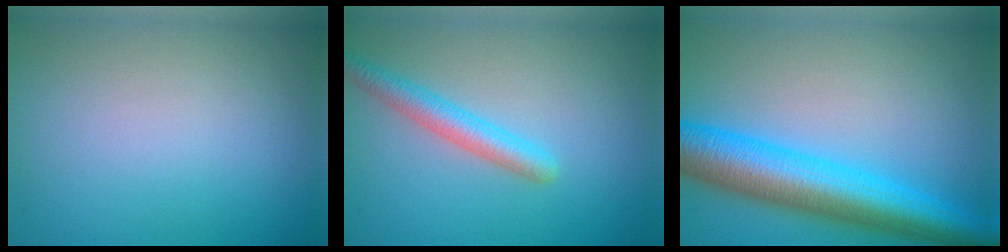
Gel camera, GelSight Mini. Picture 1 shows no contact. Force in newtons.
{"total": 2.9, "press": 2.9, "slide": 0.1}
{"total": 9.3, "press": 9.3, "slide": 0.2}